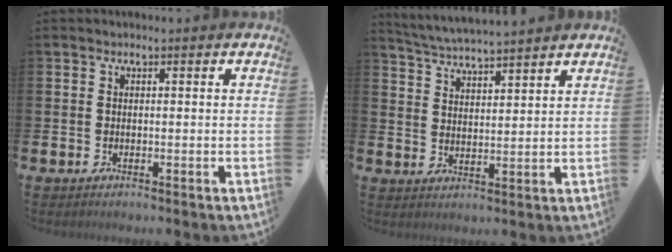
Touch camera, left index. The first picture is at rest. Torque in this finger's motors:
{"motor_torque": [0.38, -0.71, 0.42, 0.13]}